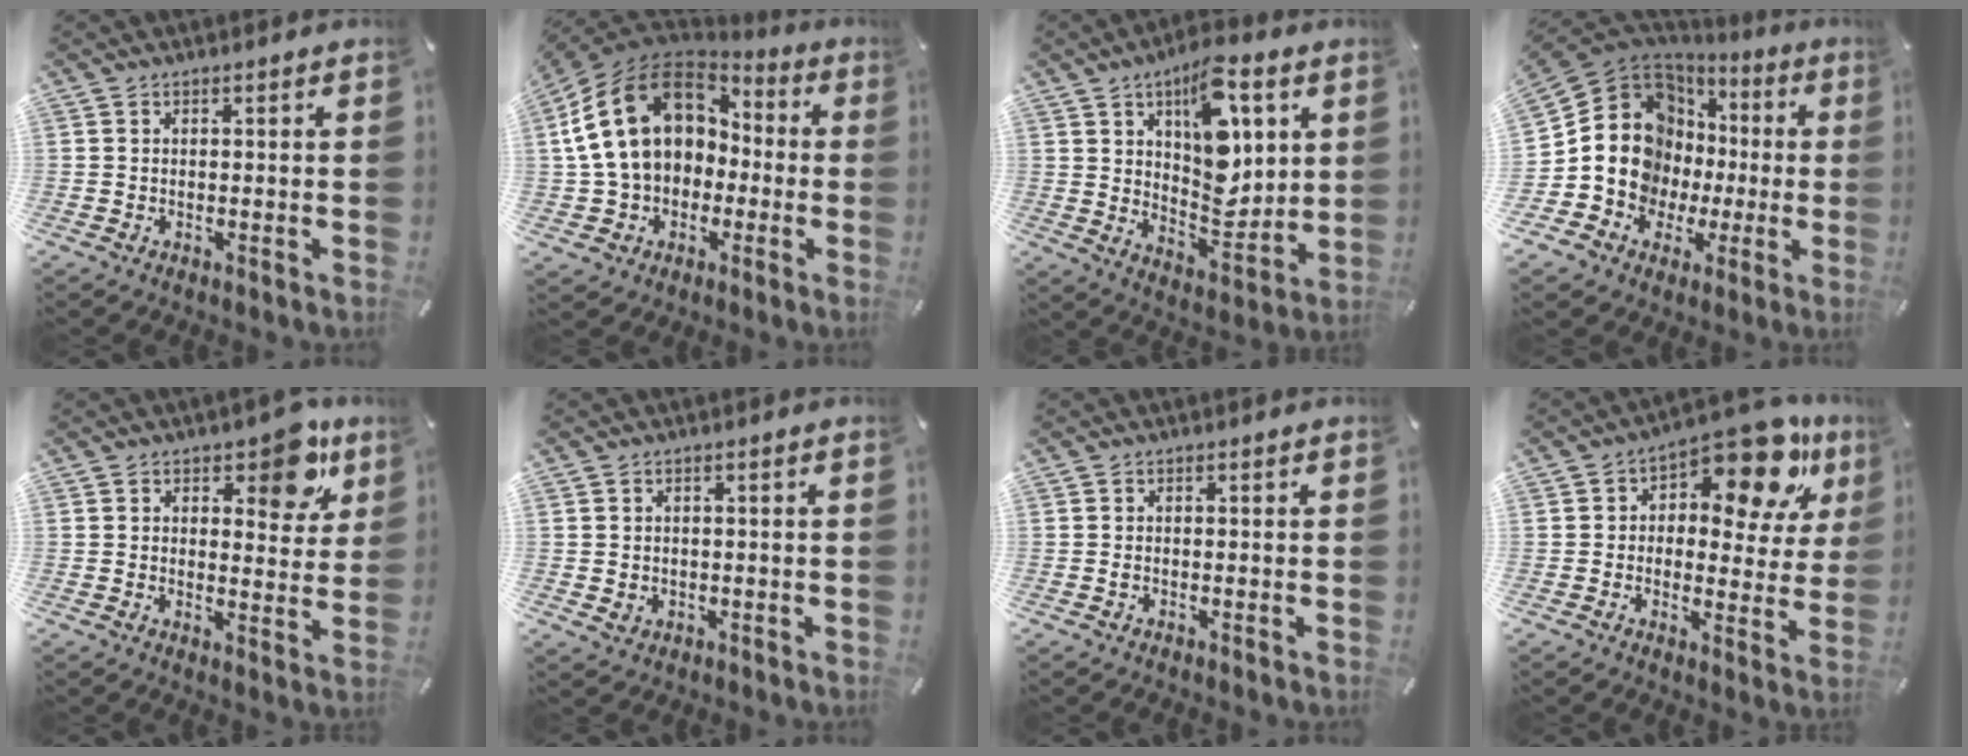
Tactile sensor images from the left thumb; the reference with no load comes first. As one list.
[{"total": 19.6, "force": [2.6, 15.3, 11.9], "torque": [-0.245, 0.011, 0.045]}, {"total": 15.8, "force": [6.5, 8.8, 11.4], "torque": [-0.136, -0.038, 0.110]}, {"total": 14.2, "force": [-0.7, 13.2, 5.1], "torque": [-0.122, -0.029, 0.000]}, {"total": 9.9, "force": [5.9, 4.9, 6.2], "torque": [-0.063, -0.031, 0.095]}, {"total": 2.1, "force": [0.3, 2.0, 0.5], "torque": [-0.010, 0.003, 0.004]}, {"total": 0.6, "force": [-0.1, 0.5, 0.4], "torque": [-0.007, 0.001, -0.003]}, {"total": 15.5, "force": [9.4, 7.4, 9.8], "torque": [-0.137, -0.064, 0.158]}]